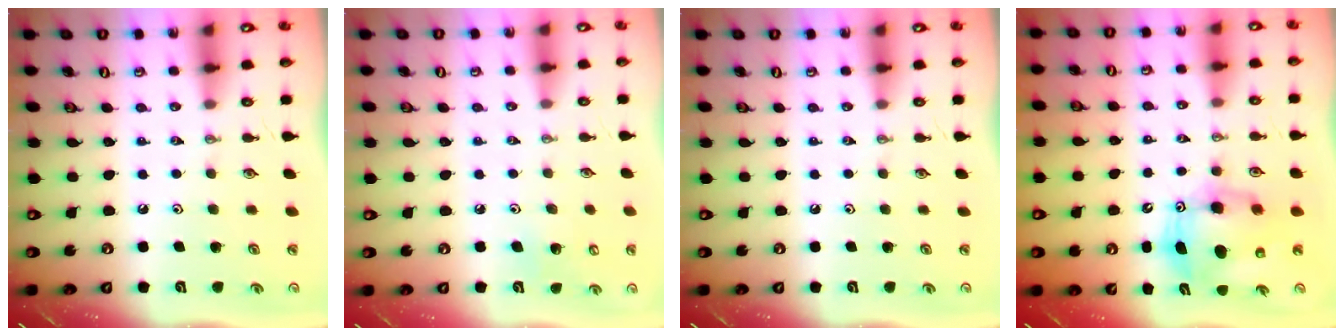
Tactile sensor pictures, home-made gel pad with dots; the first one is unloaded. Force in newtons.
{"total": 4.9, "press": 4.8, "slide": 0.4}
{"total": 0.0}
{"total": 10.4, "press": 10.2, "slide": 2.2}